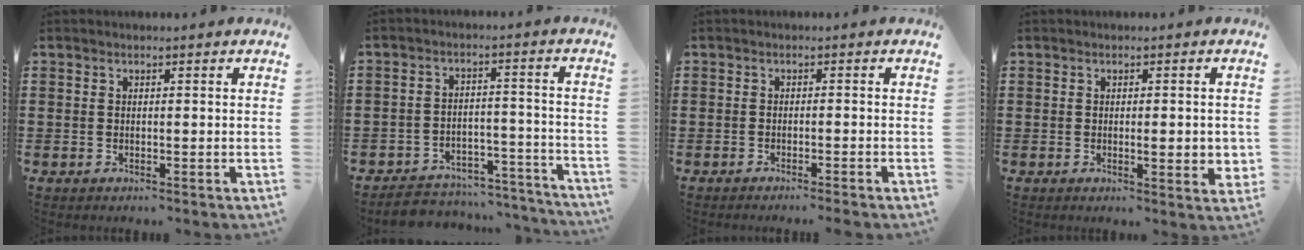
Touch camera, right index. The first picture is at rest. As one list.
[{"total": 4.7, "force": [-4.5, 1.2, 0.5], "torque": [-0.012, 0.014, -0.091]}, {"total": 0.9, "force": [-0.8, -0.2, 0.4], "torque": [-0.008, 0.001, -0.016]}, {"total": 3.1, "force": [-0.2, 0.7, 3.0], "torque": [-0.050, -0.001, -0.004]}]